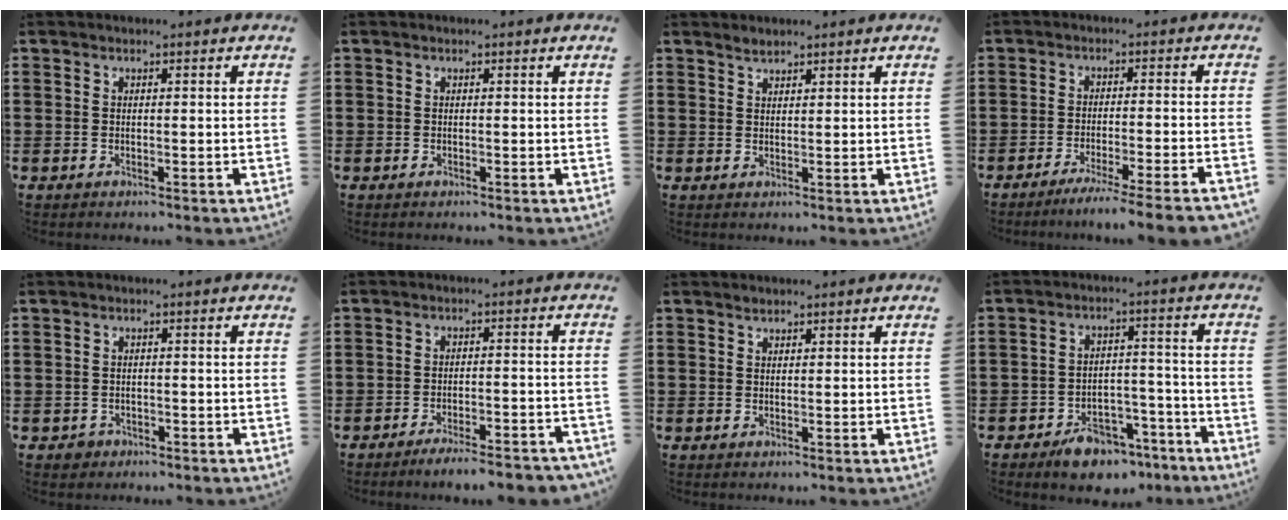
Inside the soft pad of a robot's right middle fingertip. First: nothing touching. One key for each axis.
{"total": 0.0}
{"total": 1.5, "fx": 1.5, "fy": 0.2, "fz": 0.1, "tx": -0.005, "ty": 0.001, "tz": 0.029}
{"total": 4.4, "fx": -3.8, "fy": -0.7, "fz": 2.2, "tx": -0.033, "ty": -0.015, "tz": -0.072}
{"total": 1.0, "fx": -0.7, "fy": 0.7, "fz": 0.1, "tx": -0.005, "ty": 0.002, "tz": -0.017}
{"total": 4.0, "fx": -3.7, "fy": 0.0, "fz": 1.6, "tx": -0.025, "ty": -0.002, "tz": -0.069}
{"total": 0.9, "fx": 0.9, "fy": 0.1, "fz": 0.0, "tx": -0.002, "ty": 0.000, "tz": 0.017}
{"total": 6.3, "fx": -5.4, "fy": 2.5, "fz": 2.0, "tx": -0.027, "ty": 0.027, "tz": -0.100}